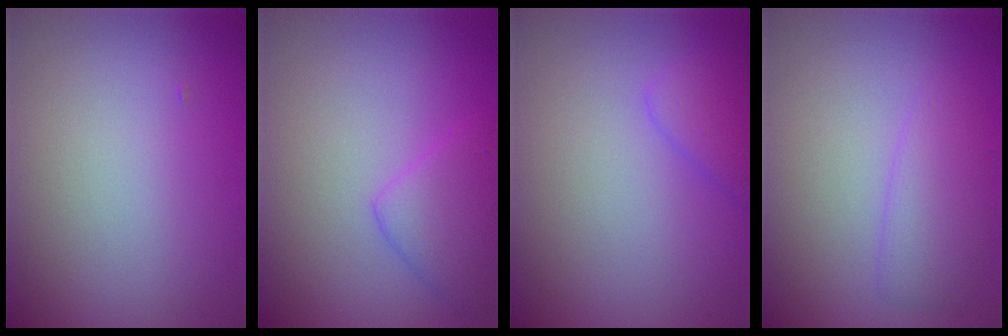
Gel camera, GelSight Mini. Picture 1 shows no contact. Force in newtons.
{"total": 2.8, "press": 2.8, "slide": 0.2}
{"total": 1.9, "press": 1.9, "slide": 0.1}
{"total": 2.4, "press": 2.4, "slide": 0.1}